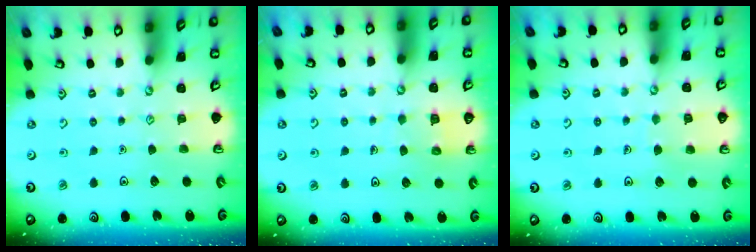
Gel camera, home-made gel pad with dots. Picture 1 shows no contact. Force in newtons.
{"total": 5.9, "press": 5.9, "slide": 0.6}
{"total": 4.7, "press": 4.6, "slide": 0.4}